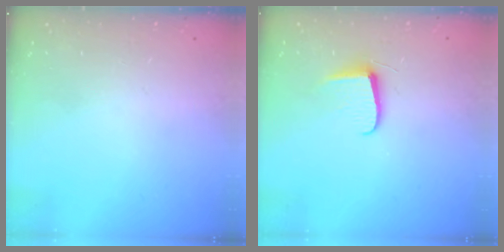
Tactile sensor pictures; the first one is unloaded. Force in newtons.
{"total": 6.2, "press": 6.2, "slide": 0.7}